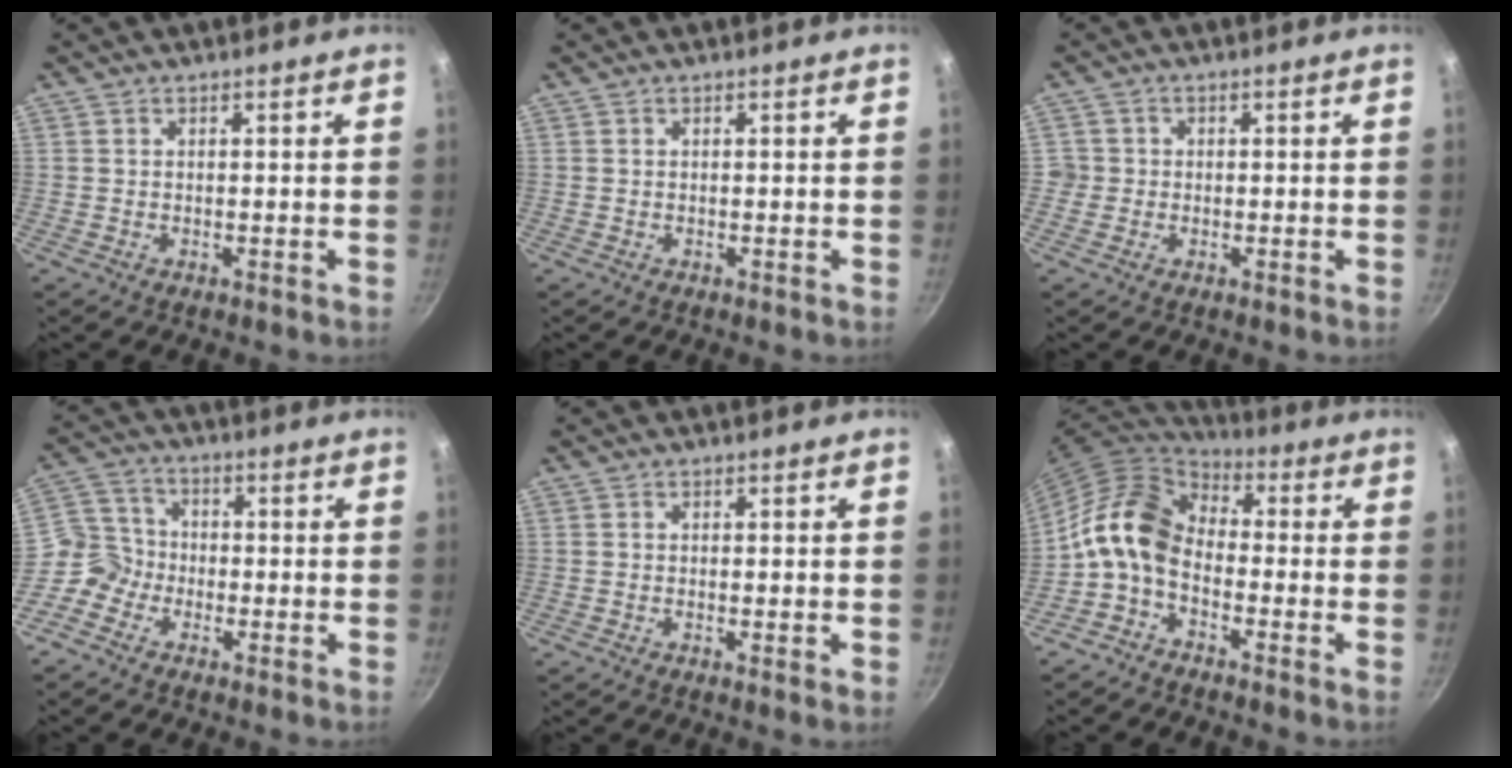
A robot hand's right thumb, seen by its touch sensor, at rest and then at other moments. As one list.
[{"total": 0.0}, {"total": 2.1, "force": [-0.4, 2.0, 0.3], "torque": [0.006, 0.008, -0.008]}, {"total": 6.3, "force": [-2.8, 5.3, 1.6], "torque": [-0.001, 0.031, -0.078]}, {"total": 1.0, "force": [-0.2, 0.1, 0.9], "torque": [-0.017, -0.003, -0.005]}, {"total": 12.2, "force": [-2.5, 8.3, 8.6], "torque": [-0.149, 0.050, -0.071]}]